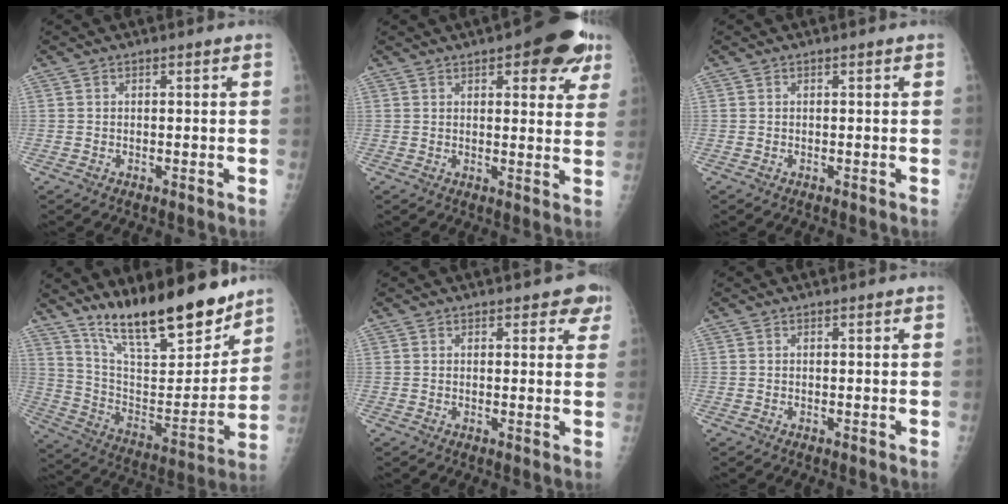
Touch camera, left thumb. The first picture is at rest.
{"total": 12.5, "force": [6.7, 4.9, 9.4], "torque": [-0.075, -0.019, 0.076]}
{"total": 0.0}
{"total": 22.8, "force": [17.5, 6.5, 13.0], "torque": [-0.170, -0.098, 0.298]}
{"total": 3.6, "force": [2.4, 2.0, 1.8], "torque": [0.014, -0.007, 0.023]}
{"total": 0.0}